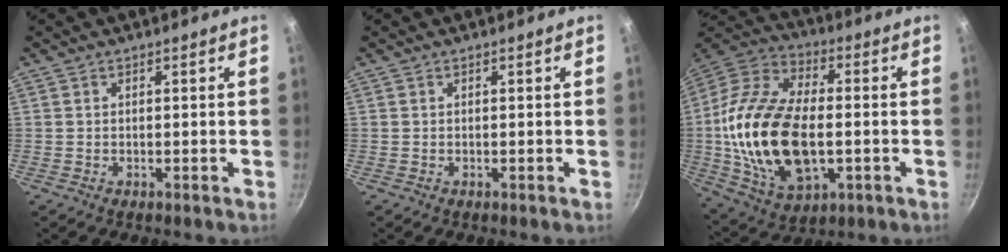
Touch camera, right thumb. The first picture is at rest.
{"total": 0.0}
{"total": 24.7, "force": [-2.0, 14.2, 20.1], "torque": [-0.392, 0.020, -0.034]}